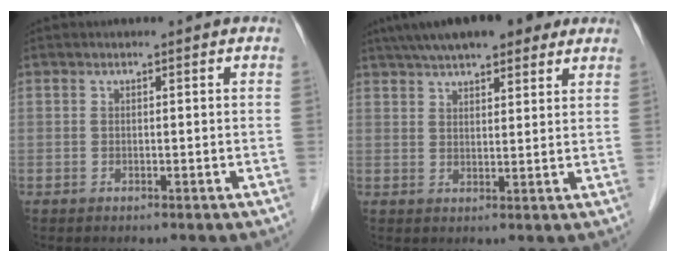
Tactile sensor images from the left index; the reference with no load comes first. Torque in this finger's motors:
{"motor_torque": [1.04, -1.09, 1.05, 0.21]}